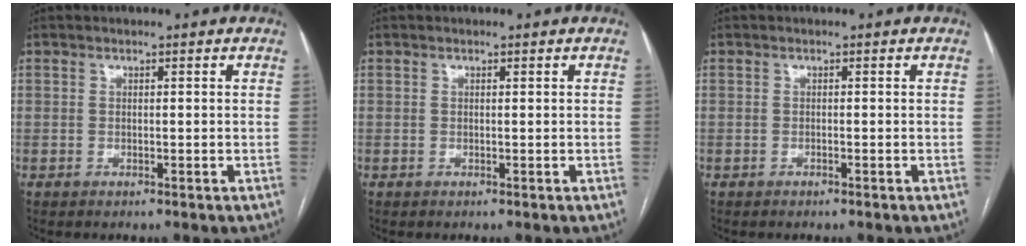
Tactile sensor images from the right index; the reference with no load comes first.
{"total": 0.0}
{"total": 0.0}